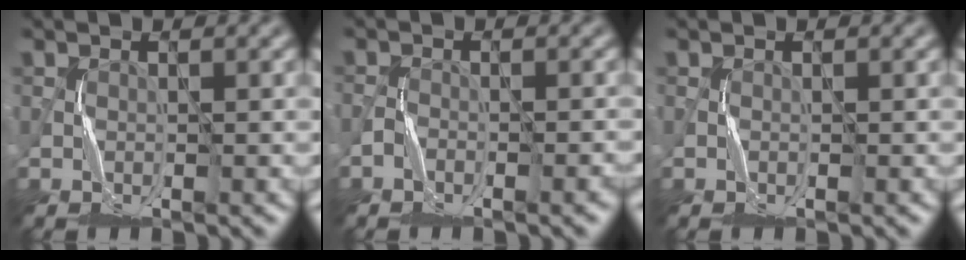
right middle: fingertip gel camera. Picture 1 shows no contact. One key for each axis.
{"total": 1.8, "fx": -1.5, "fy": 0.6, "fz": 0.9, "tx": -0.016, "ty": 0.004, "tz": -0.028}
{"total": 0.0}